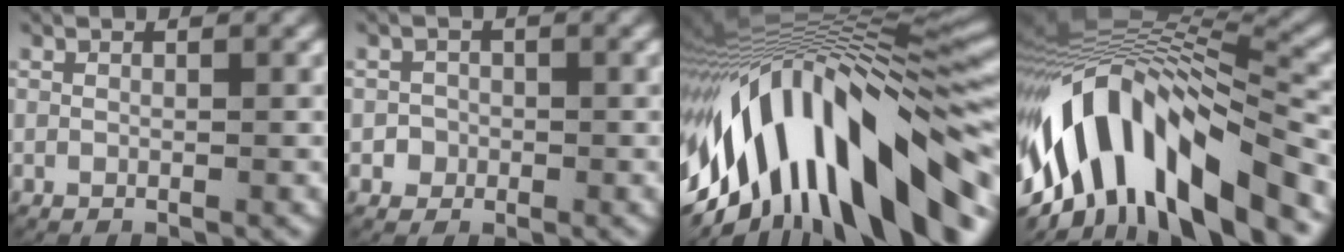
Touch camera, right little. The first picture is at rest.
{"total": 2.6, "force": [-0.7, 2.5, 0.2], "torque": [-0.008, -0.002, -0.018]}
{"total": 19.3, "force": [-4.7, 11.2, 15.0], "torque": [-0.261, 0.020, -0.073]}
{"total": 17.3, "force": [-4.7, 10.6, 12.8], "torque": [-0.230, 0.008, -0.079]}